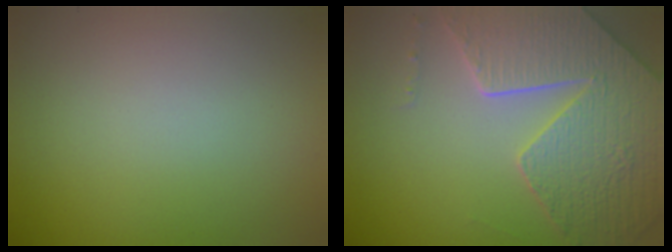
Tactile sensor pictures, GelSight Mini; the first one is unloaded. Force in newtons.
{"total": 8.4, "press": 6.0, "slide": 5.8}